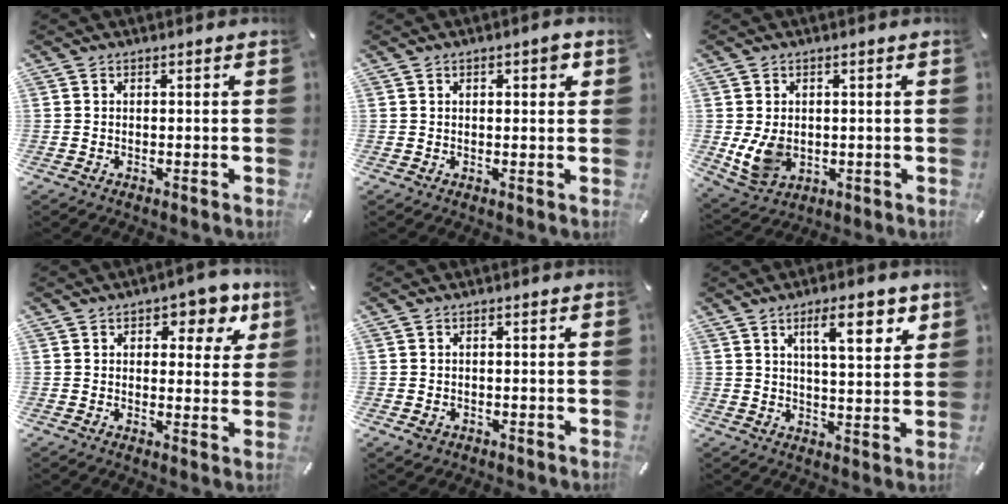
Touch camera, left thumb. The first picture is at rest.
{"total": 2.9, "force": [0.9, 1.3, 2.5], "torque": [-0.035, 0.002, 0.010]}
{"total": 7.2, "force": [-0.1, 6.1, 3.8], "torque": [-0.093, -0.004, -0.002]}
{"total": 7.8, "force": [4.3, 4.4, 4.8], "torque": [-0.043, -0.023, 0.065]}
{"total": 1.4, "force": [-0.6, 1.2, 0.3], "torque": [-0.005, 0.003, -0.013]}
{"total": 10.7, "force": [5.4, 3.4, 8.6], "torque": [-0.121, -0.019, 0.082]}